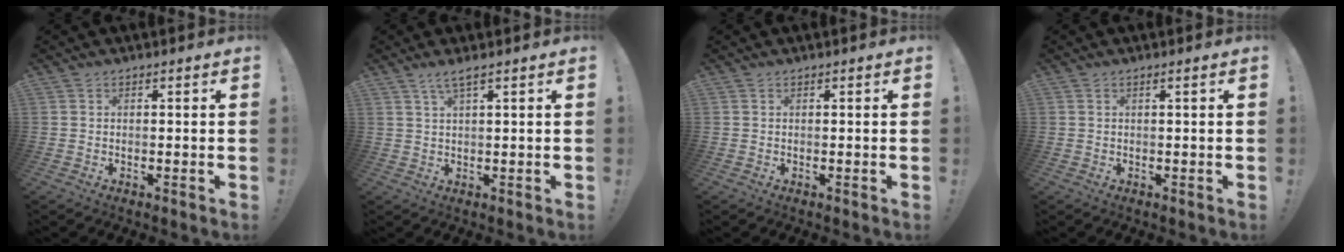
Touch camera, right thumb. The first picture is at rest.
{"total": 2.9, "force": [2.1, -0.2, 2.1], "torque": [-0.050, -0.003, 0.036]}
{"total": 0.0}
{"total": 1.1, "force": [0.4, -0.1, 1.0], "torque": [-0.010, -0.003, 0.004]}